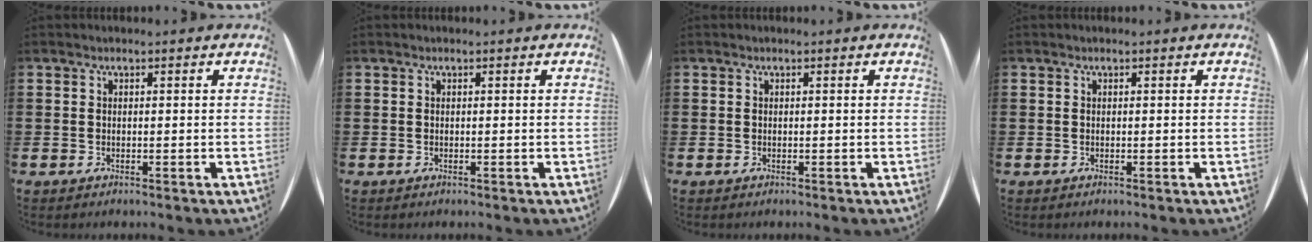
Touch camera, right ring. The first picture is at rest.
{"total": 0.0}
{"total": 0.0}
{"total": 0.0}